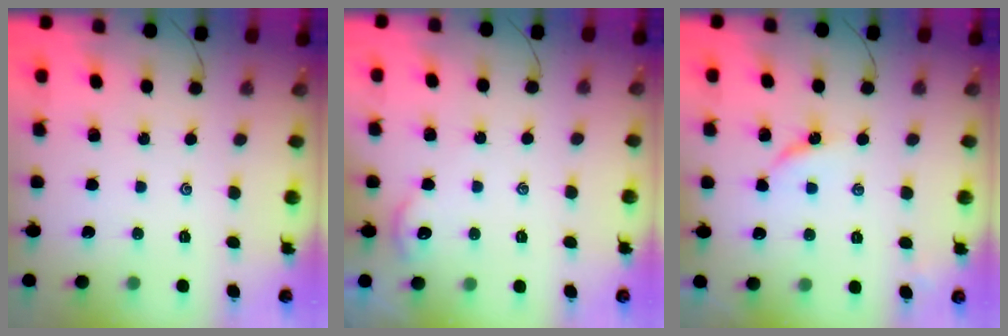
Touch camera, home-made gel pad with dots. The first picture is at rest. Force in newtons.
{"total": 2.2, "press": 2.2, "slide": 0.2}
{"total": 2.5, "press": 2.5, "slide": 0.4}